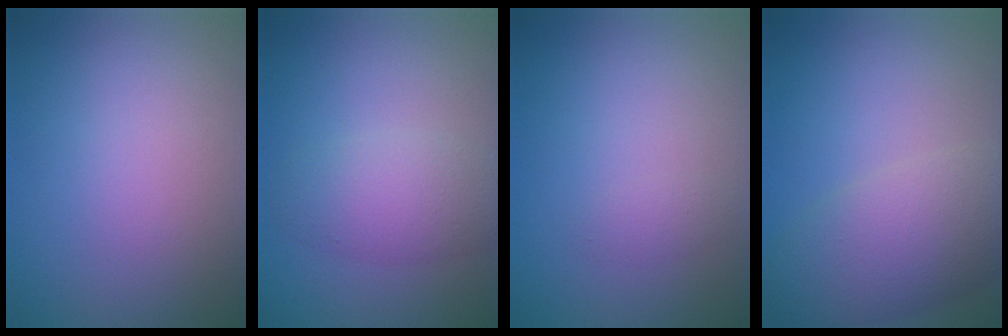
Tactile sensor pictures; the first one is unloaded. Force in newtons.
{"total": 3.8, "press": 3.8, "slide": 0.1}
{"total": 0.9, "press": 0.9, "slide": 0.1}
{"total": 6.3, "press": 6.2, "slide": 0.5}